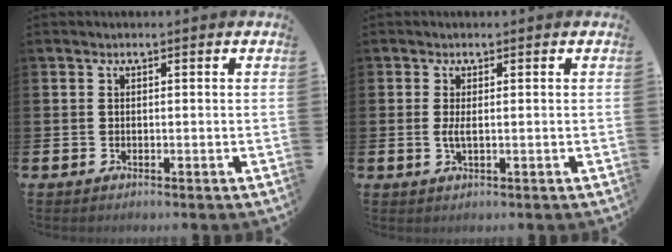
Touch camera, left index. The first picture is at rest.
{"total": 1.4, "force": [0.1, 0.3, 1.4], "torque": [-0.022, -0.003, 0.000]}